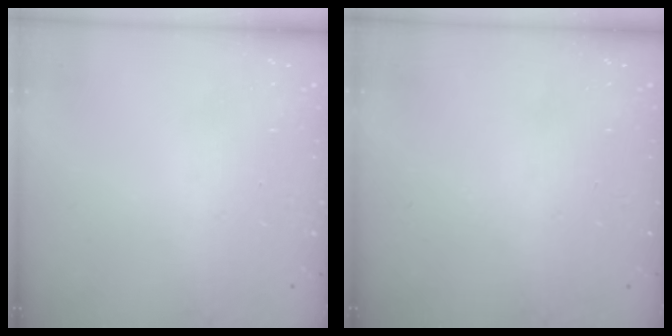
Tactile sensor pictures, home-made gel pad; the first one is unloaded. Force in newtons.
{"total": 0.0}